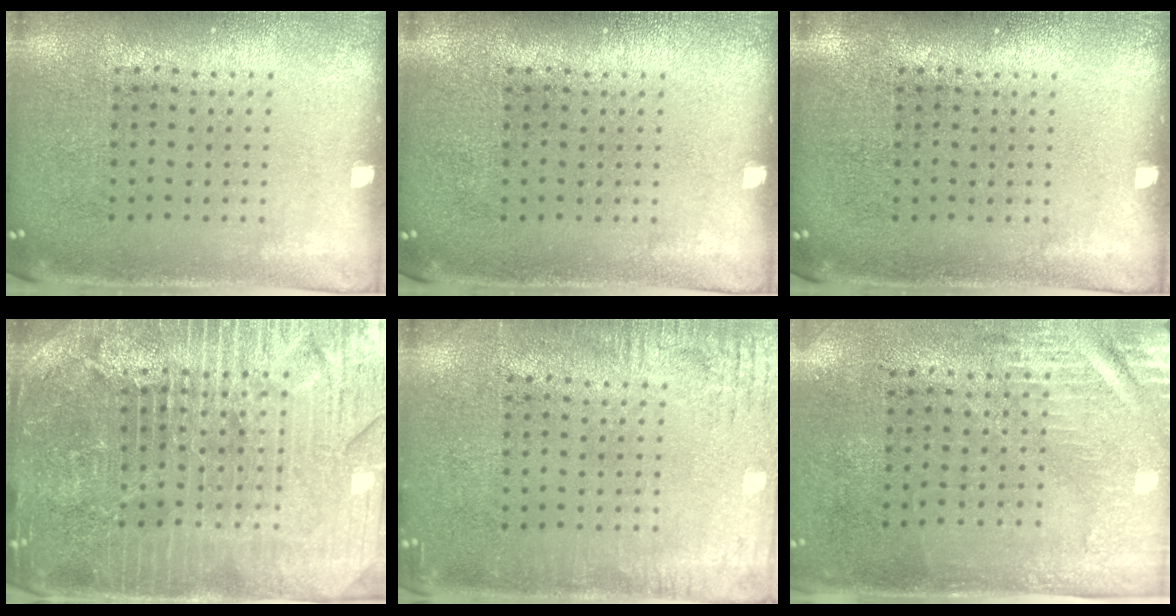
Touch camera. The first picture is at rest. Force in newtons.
{"total": 0.0}
{"total": 0.0}
{"total": 5.4, "press": 4.9, "slide": 2.3}
{"total": 2.7, "press": 2.7, "slide": 0.2}
{"total": 3.0, "press": 2.5, "slide": 1.6}